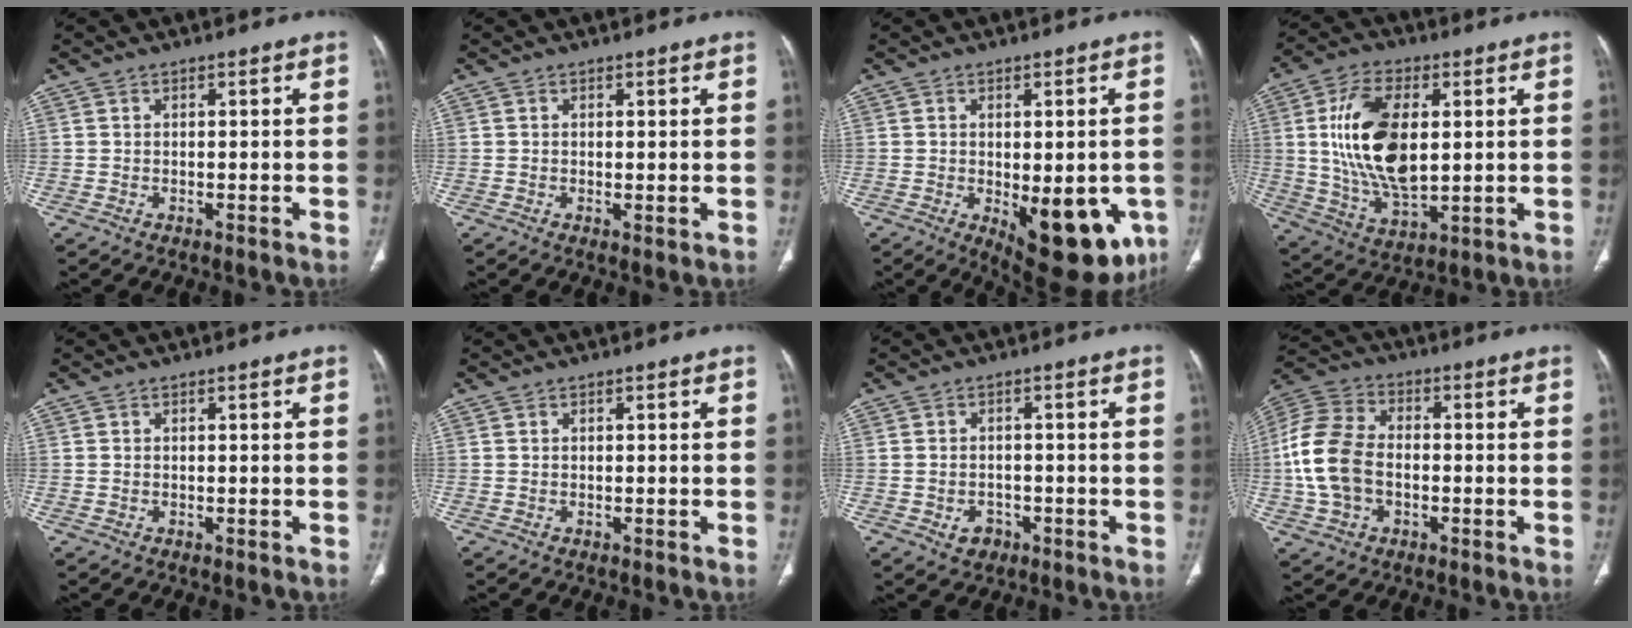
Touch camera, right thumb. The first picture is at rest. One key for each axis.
{"total": 0.8, "fx": 0.1, "fy": 0.2, "fz": 0.8, "tx": -0.022, "ty": -0.006, "tz": 0.004}
{"total": 16.5, "fx": -4.9, "fy": 7.3, "fz": 13.9, "tx": -0.131, "ty": -0.010, "tz": -0.041}
{"total": 17.7, "fx": 2.5, "fy": 9.4, "fz": 14.7, "tx": -0.268, "ty": -0.008, "tz": 0.052}
{"total": 0.0}
{"total": 0.0}
{"total": 3.3, "fx": -1.4, "fy": 2.6, "fz": 1.4, "tx": -0.014, "ty": 0.011, "tz": -0.015}
{"total": 13.9, "fx": -1.6, "fy": 9.6, "fz": 9.9, "tx": -0.205, "ty": 0.026, "tz": -0.034}